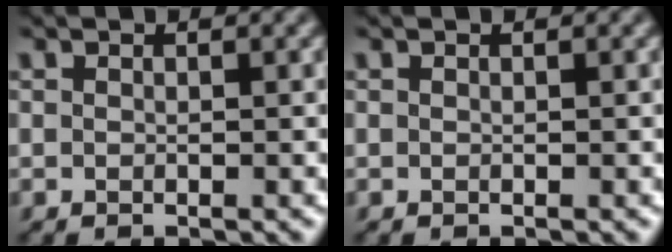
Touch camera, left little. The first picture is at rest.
{"total": 0.0}